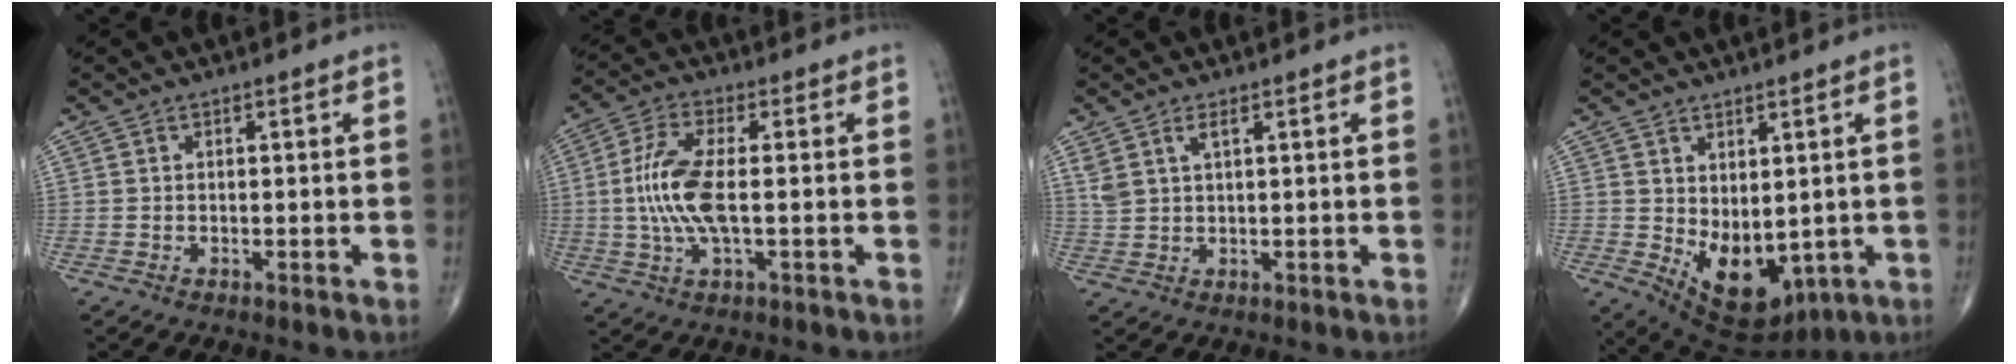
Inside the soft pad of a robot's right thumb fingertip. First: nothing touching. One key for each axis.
{"total": 9.9, "fx": -0.4, "fy": 3.3, "fz": 9.3, "tx": -0.215, "ty": 0.007, "tz": -0.011}
{"total": 3.2, "fx": 1.8, "fy": 1.1, "fz": 2.4, "tx": -0.054, "ty": -0.002, "tz": 0.042}
{"total": 11.4, "fx": -1.0, "fy": 6.6, "fz": 9.2, "tx": -0.122, "ty": -0.014, "tz": 0.018}